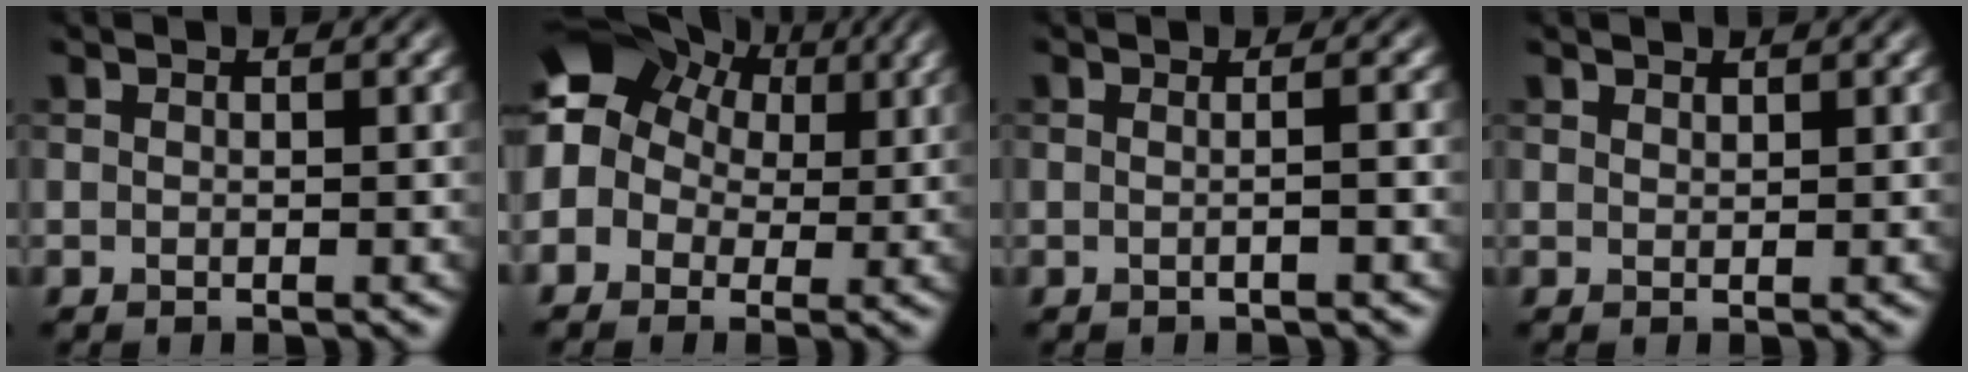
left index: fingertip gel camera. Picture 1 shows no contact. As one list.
[{"total": 10.0, "force": [3.0, 8.1, 5.1], "torque": [-0.109, 0.041, 0.020]}, {"total": 1.8, "force": [0.0, 0.7, 1.7], "torque": [-0.012, -0.002, -0.015]}, {"total": 0.7, "force": [0.7, 0.1, 0.0], "torque": [0.001, -0.001, 0.015]}]